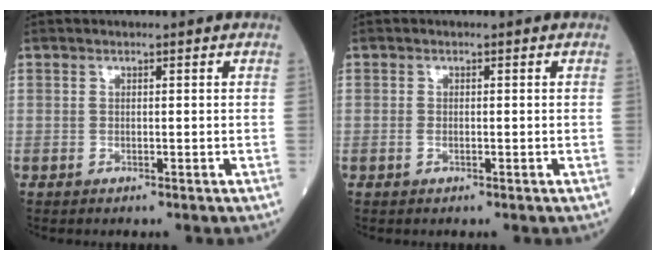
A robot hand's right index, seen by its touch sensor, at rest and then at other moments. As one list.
[{"total": 0.7, "force": [-0.3, 0.4, 0.5], "torque": [-0.012, 0.000, -0.004]}]